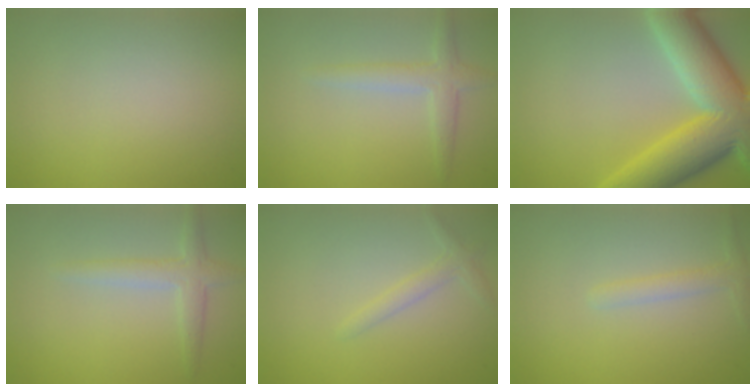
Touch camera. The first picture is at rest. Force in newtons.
{"total": 2.3, "press": 2.3, "slide": 0.1}
{"total": 11.8, "press": 11.8, "slide": 0.7}
{"total": 2.3, "press": 2.3, "slide": 0.1}
{"total": 1.4, "press": 1.4, "slide": 0.1}
{"total": 1.5, "press": 1.5, "slide": 0.0}